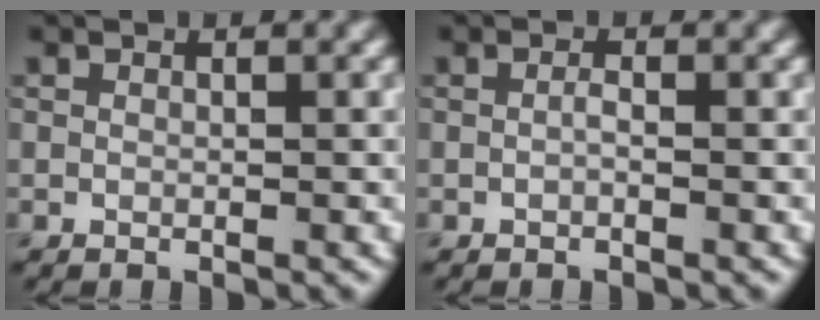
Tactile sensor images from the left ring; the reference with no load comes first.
{"total": 0.6, "force": [-0.2, 0.1, 0.6], "torque": [-0.013, 0.000, -0.005]}